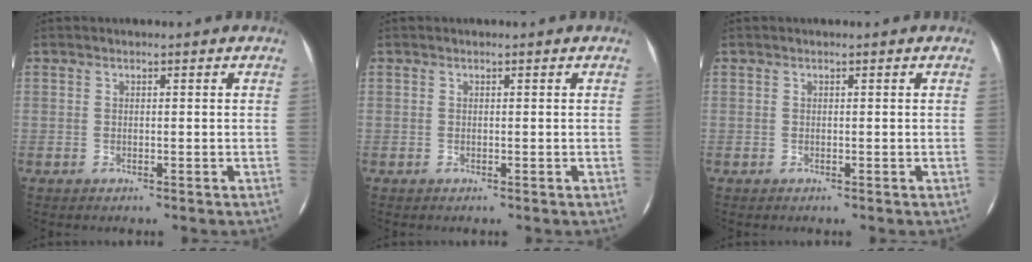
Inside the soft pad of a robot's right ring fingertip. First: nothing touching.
{"total": 0.0}
{"total": 0.0}